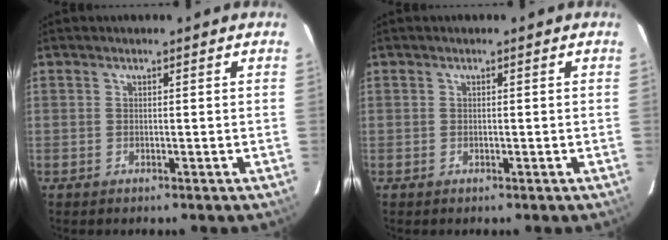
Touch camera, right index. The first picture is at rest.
{"total": 0.0}